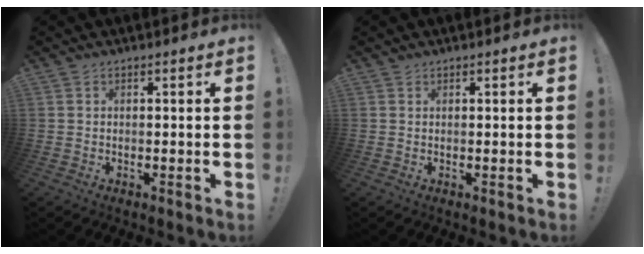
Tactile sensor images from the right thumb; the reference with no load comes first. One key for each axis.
{"total": 0.5, "fx": 0.5, "fy": 0.2, "fz": 0.0, "tx": 0.001, "ty": -0.001, "tz": 0.010}